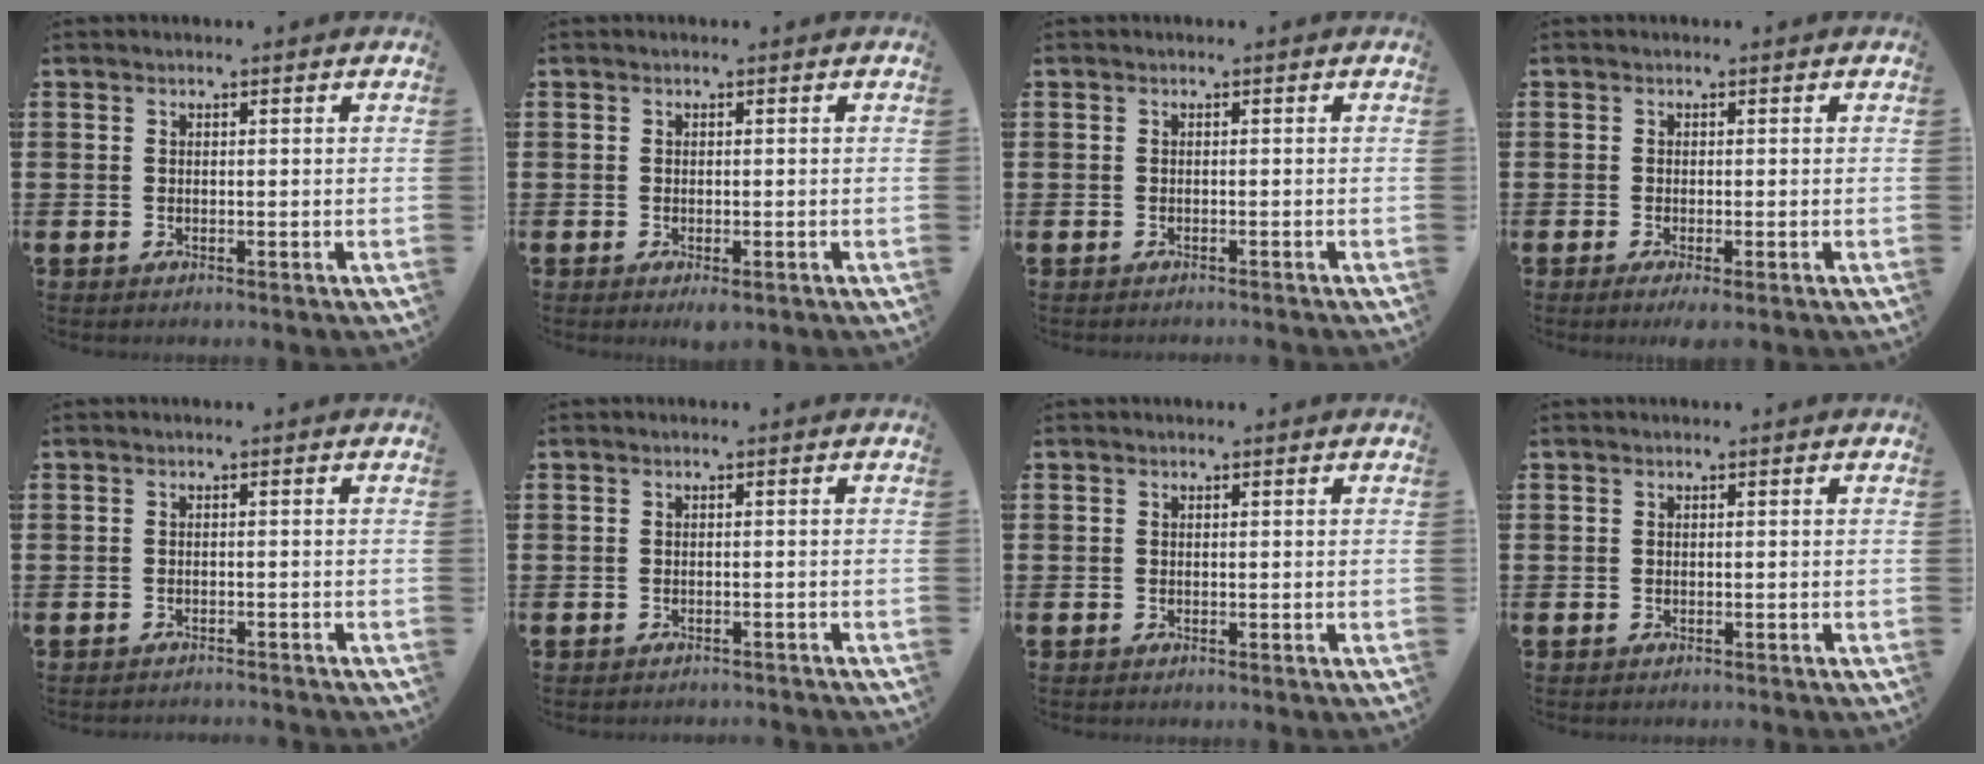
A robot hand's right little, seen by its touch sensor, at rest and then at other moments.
{"total": 1.0, "force": [-0.3, 0.3, 0.9], "torque": [-0.017, -0.001, -0.005]}
{"total": 0.0}
{"total": 1.1, "force": [-0.4, 0.1, 1.0], "torque": [-0.017, -0.003, -0.007]}
{"total": 0.5, "force": [-0.5, 0.0, 0.0], "torque": [-0.002, 0.003, -0.011]}
{"total": 0.0}
{"total": 0.0}
{"total": 0.0}